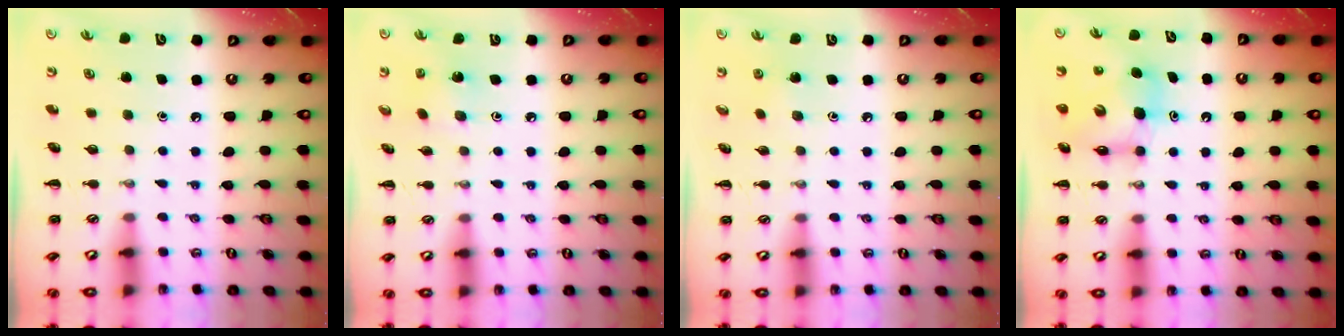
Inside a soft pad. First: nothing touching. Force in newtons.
{"total": 1.5, "press": 1.3, "slide": 0.6}
{"total": 1.7, "press": 1.5, "slide": 0.7}
{"total": 7.1, "press": 7.1, "slide": 0.5}